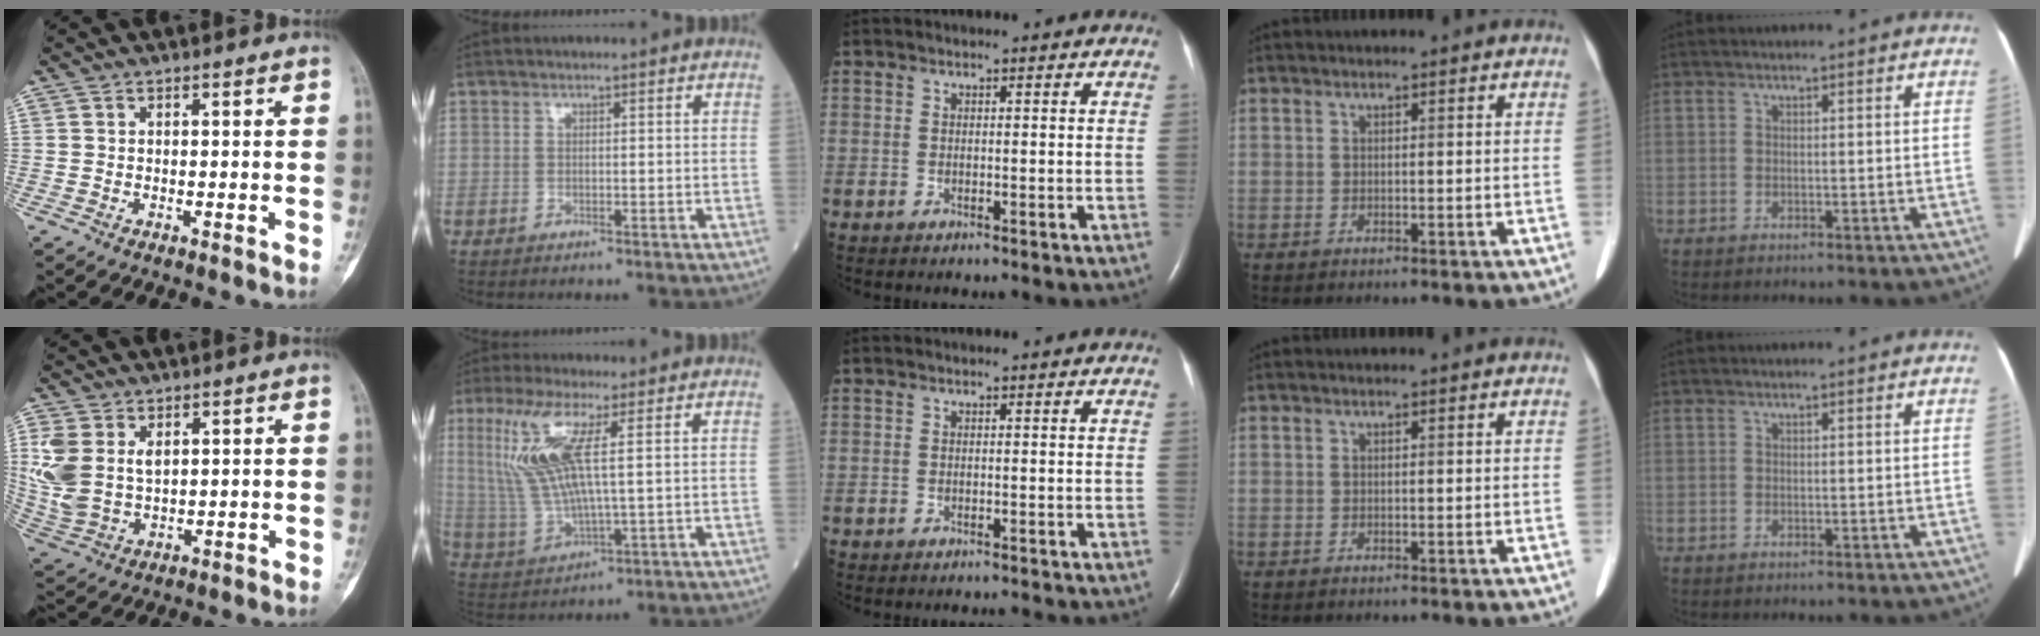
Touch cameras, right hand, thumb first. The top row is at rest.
{"thumb": {"total": 10.6, "force": [3.0, 7.0, 7.4], "torque": [-0.162, -0.007, 0.075]}, "index": {"total": 10.5, "force": [3.2, 1.3, 9.9], "torque": [-0.236, -0.001, 0.069]}, "middle": {"total": 2.5, "force": [-2.4, 0.2, 0.6], "torque": [-0.008, -0.005, -0.030]}}